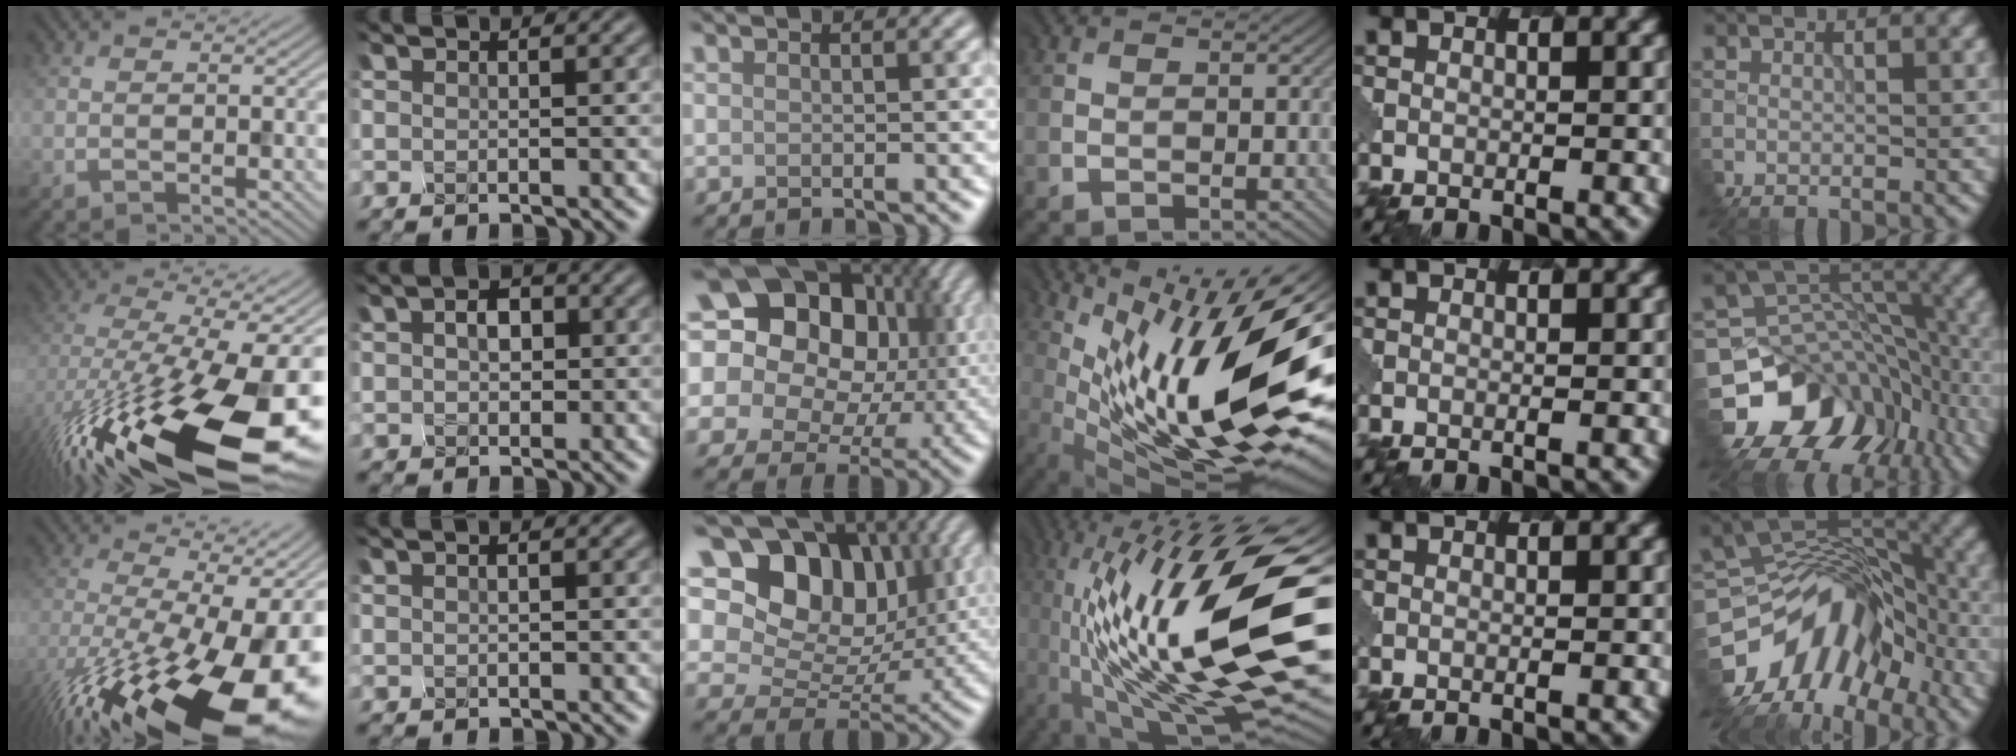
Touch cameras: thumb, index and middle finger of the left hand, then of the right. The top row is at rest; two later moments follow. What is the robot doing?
{"motion": "disassemble", "object": "battery cover"}